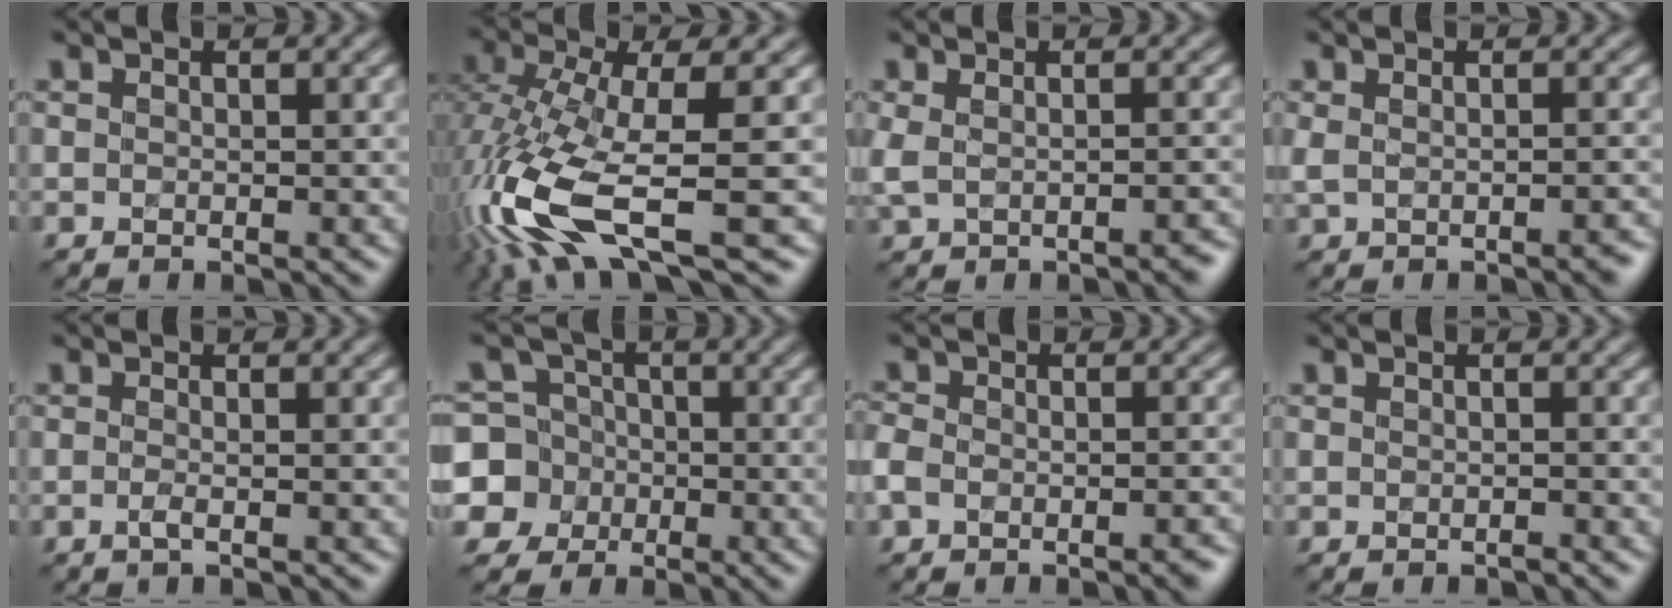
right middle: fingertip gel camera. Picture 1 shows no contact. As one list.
[{"total": 11.8, "force": [-3.7, 3.8, 10.6], "torque": [-0.247, -0.009, -0.065]}, {"total": 2.1, "force": [-0.7, 0.9, 1.8], "torque": [-0.040, -0.001, -0.009]}, {"total": 1.6, "force": [-0.6, 0.6, 1.4], "torque": [-0.027, 0.002, -0.007]}, {"total": 0.9, "force": [-0.3, 0.3, 0.8], "torque": [-0.012, 0.003, -0.007]}, {"total": 8.8, "force": [-1.8, 8.5, 1.3], "torque": [-0.048, 0.011, -0.060]}, {"total": 3.1, "force": [-2.1, 1.6, 1.7], "torque": [-0.032, 0.008, -0.040]}, {"total": 0.5, "force": [-0.4, -0.1, 0.3], "torque": [-0.004, 0.004, -0.010]}]